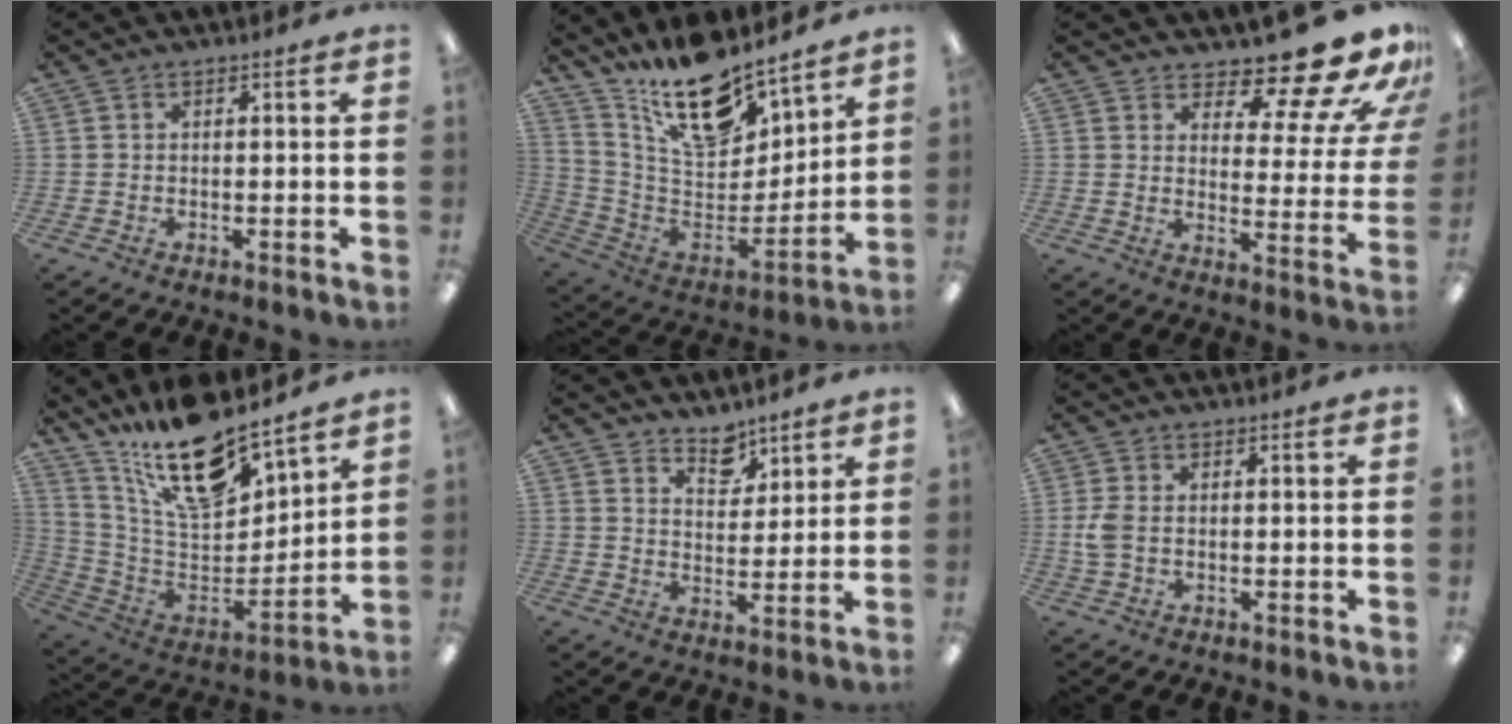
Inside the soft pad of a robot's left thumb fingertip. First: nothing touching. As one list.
[{"total": 20.0, "force": [15.5, 7.9, 9.8], "torque": [-0.165, -0.112, 0.274]}, {"total": 14.7, "force": [12.4, 3.8, 6.9], "torque": [-0.109, -0.100, 0.205]}, {"total": 20.5, "force": [16.1, 6.4, 11.0], "torque": [-0.200, -0.109, 0.281]}, {"total": 6.7, "force": [5.7, 3.2, 1.3], "torque": [-0.006, -0.042, 0.103]}, {"total": 4.4, "force": [0.0, 2.8, 3.4], "torque": [-0.076, -0.002, -0.006]}]